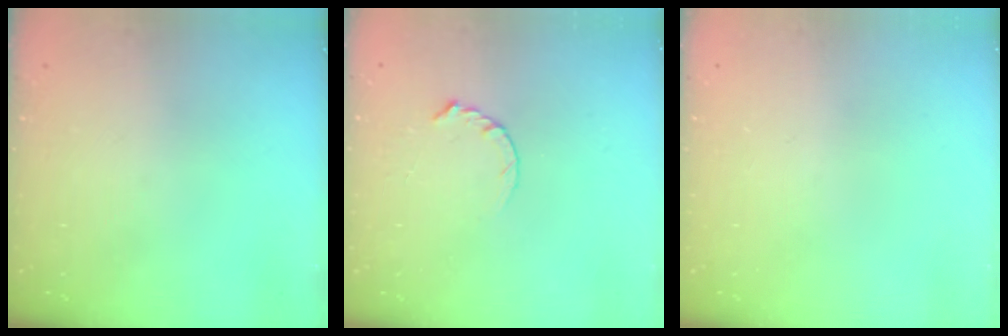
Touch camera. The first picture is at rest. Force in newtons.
{"total": 2.8, "press": 2.8, "slide": 0.4}
{"total": 0.0}